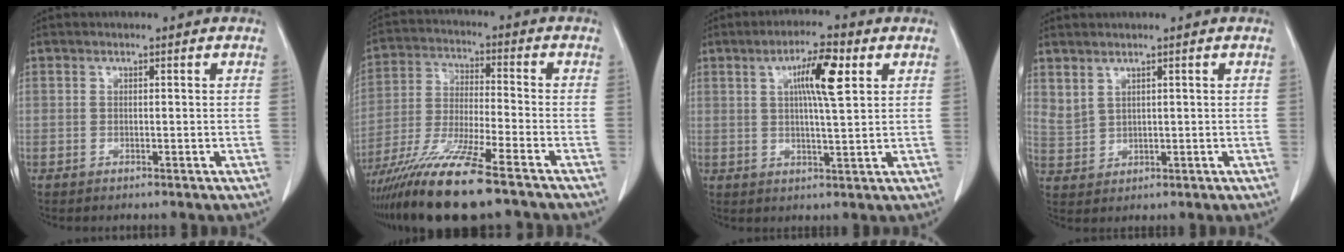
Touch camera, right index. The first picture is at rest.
{"total": 15.3, "force": [-11.3, 0.5, 10.3], "torque": [-0.211, -0.042, -0.204]}
{"total": 7.5, "force": [2.7, 0.7, 7.0], "torque": [-0.123, 0.005, 0.043]}
{"total": 2.8, "force": [2.2, 1.2, 1.3], "torque": [-0.032, -0.003, 0.057]}